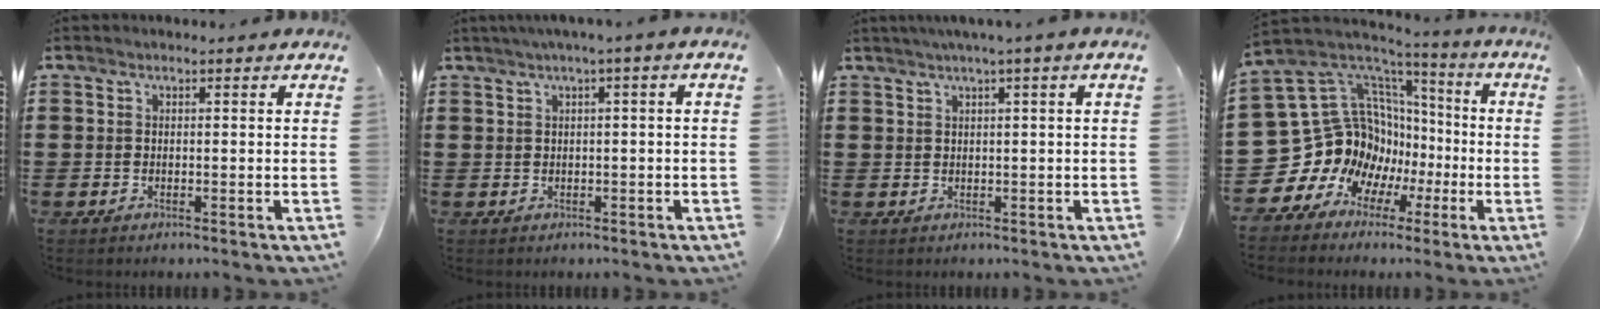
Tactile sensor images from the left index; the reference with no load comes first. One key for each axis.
{"total": 1.5, "fx": 0.0, "fy": -0.2, "fz": 1.5, "tx": -0.024, "ty": -0.006, "tz": -0.001}
{"total": 1.8, "fx": 0.8, "fy": -0.5, "fz": 1.5, "tx": -0.027, "ty": -0.005, "tz": 0.013}
{"total": 16.2, "fx": -2.7, "fy": 14.6, "fz": 6.4, "tx": -0.191, "ty": -0.042, "tz": -0.006}